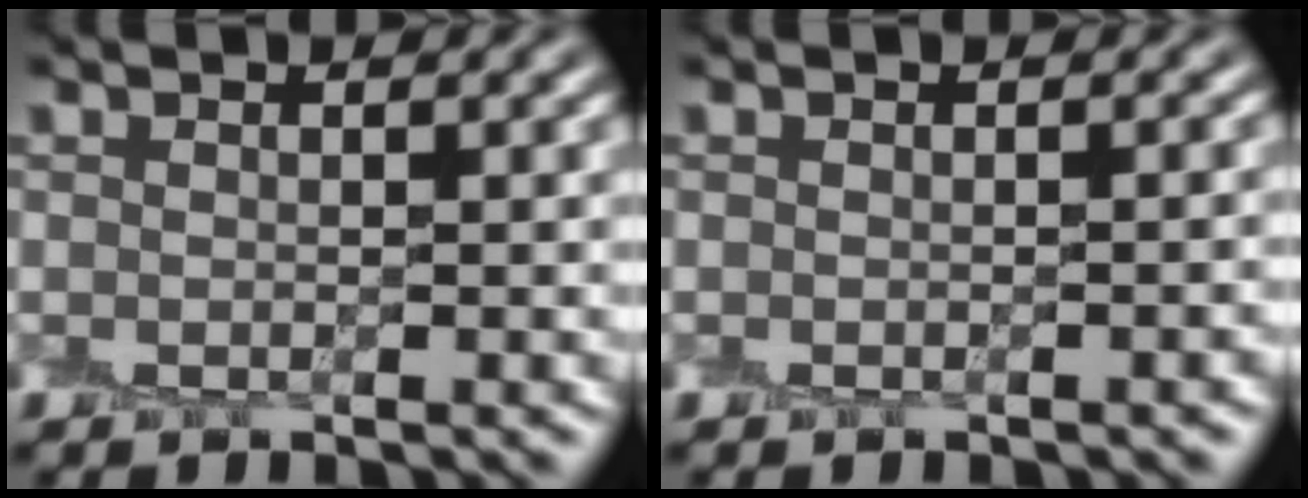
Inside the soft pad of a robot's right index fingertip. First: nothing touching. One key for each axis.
{"total": 1.1, "fx": -0.9, "fy": 0.3, "fz": 0.6, "tx": -0.004, "ty": -0.004, "tz": -0.012}